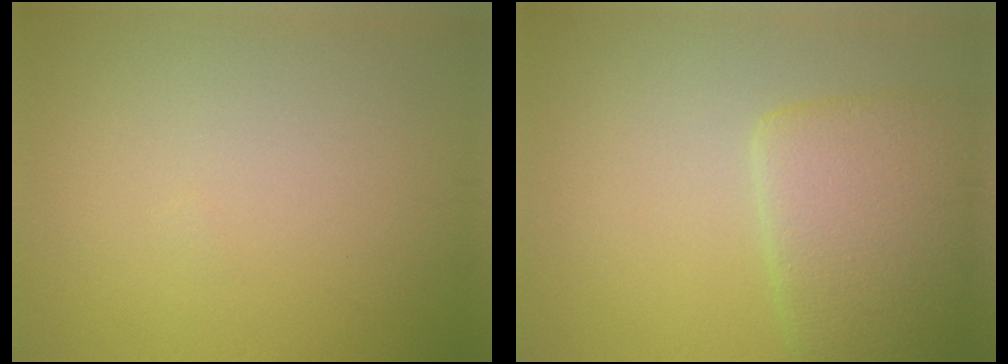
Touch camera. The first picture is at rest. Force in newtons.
{"total": 6.1, "press": 6.1, "slide": 0.4}